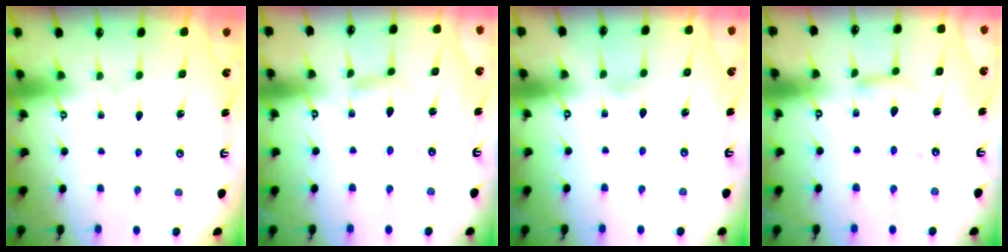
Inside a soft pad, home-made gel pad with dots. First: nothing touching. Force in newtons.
{"total": 3.8, "press": 3.7, "slide": 0.4}
{"total": 2.5, "press": 2.5, "slide": 0.2}
{"total": 5.9, "press": 5.9, "slide": 0.6}